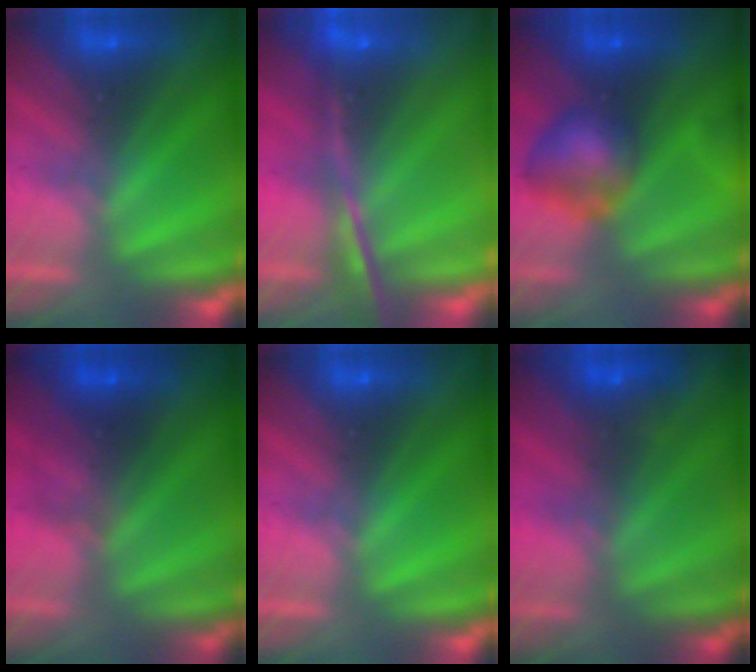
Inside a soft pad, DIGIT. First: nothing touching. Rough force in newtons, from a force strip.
{"total": 9.6}
{"total": 10.8}
{"total": 1.7}
{"total": 0.0}
{"total": 4.4}